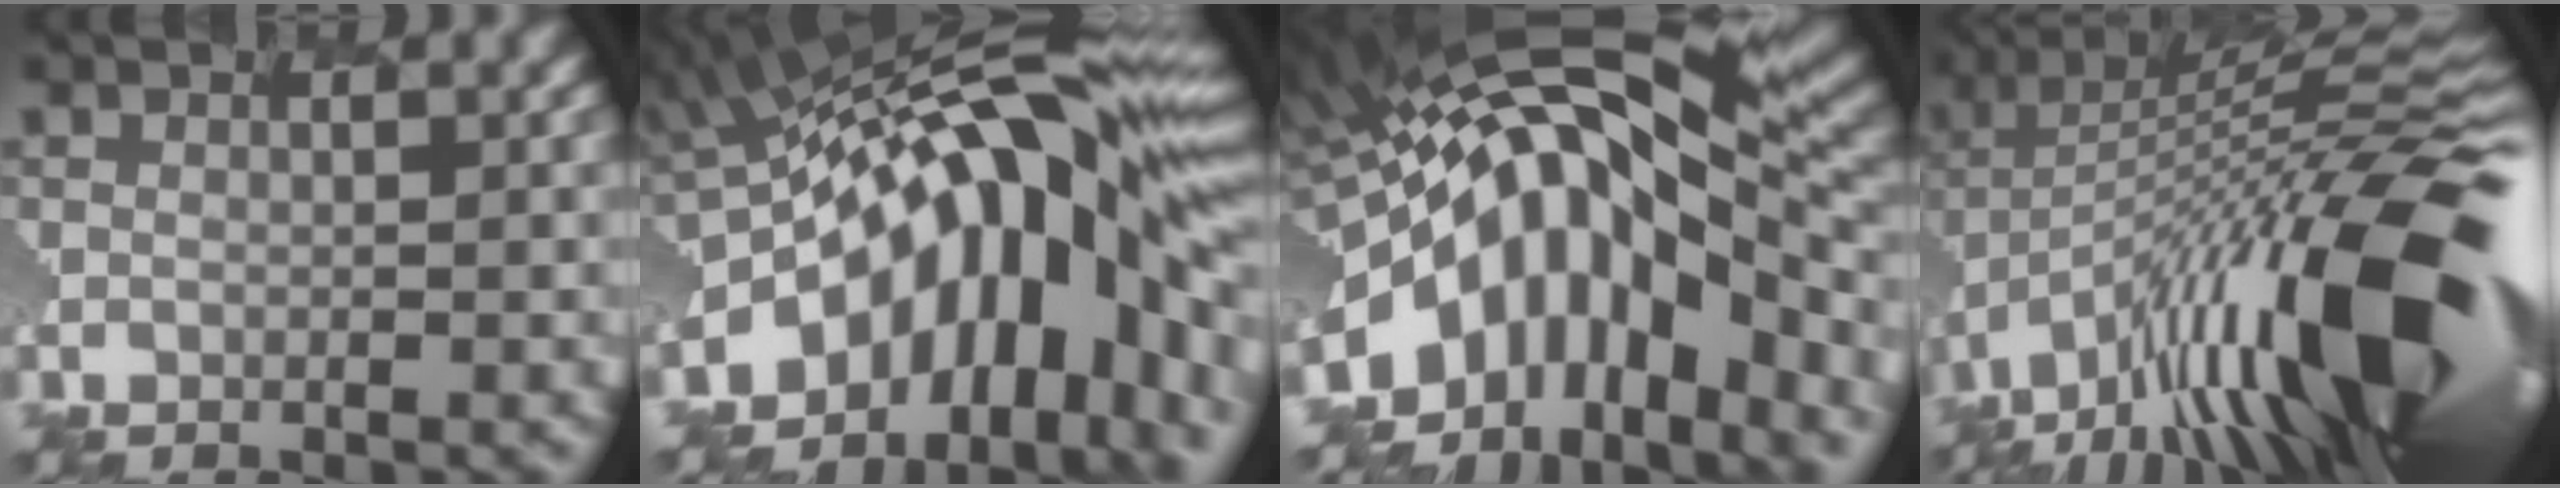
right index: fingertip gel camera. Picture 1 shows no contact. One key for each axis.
{"total": 13.7, "fx": -3.4, "fy": 5.7, "fz": 12.0, "tx": -0.152, "ty": 0.043, "tz": -0.079}
{"total": 12.0, "fx": -3.8, "fy": 4.5, "fz": 10.4, "tx": -0.179, "ty": 0.016, "tz": -0.071}
{"total": 16.7, "fx": -4.8, "fy": 5.2, "fz": 15.2, "tx": -0.239, "ty": 0.036, "tz": -0.117}